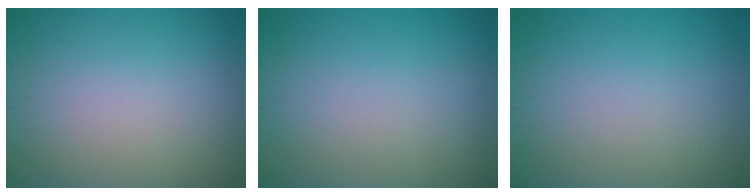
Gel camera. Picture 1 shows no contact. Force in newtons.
{"total": 0.0}
{"total": 0.0}